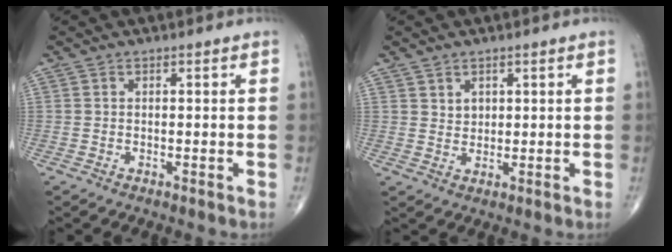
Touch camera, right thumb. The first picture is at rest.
{"total": 2.2, "force": [1.2, 1.7, 0.7], "torque": [0.002, -0.009, 0.022]}